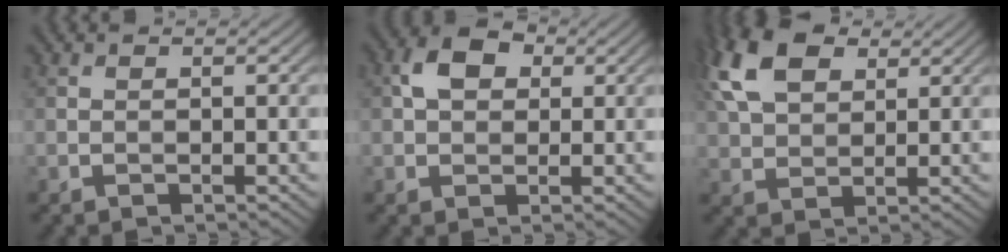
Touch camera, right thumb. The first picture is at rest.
{"total": 4.6, "force": [1.2, 3.4, 2.9], "torque": [-0.059, 0.010, 0.015]}
{"total": 10.7, "force": [4.9, 6.2, 7.3], "torque": [-0.193, 0.030, 0.096]}